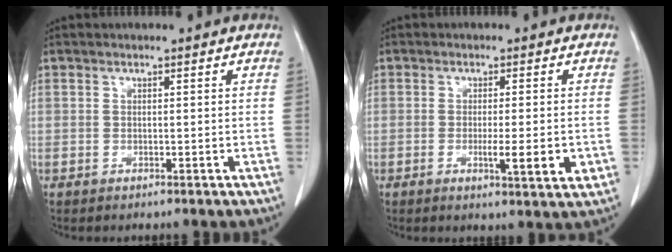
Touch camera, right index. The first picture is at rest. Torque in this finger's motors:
{"motor_torque": [0.93, -0.28, 0.42, 0.10]}